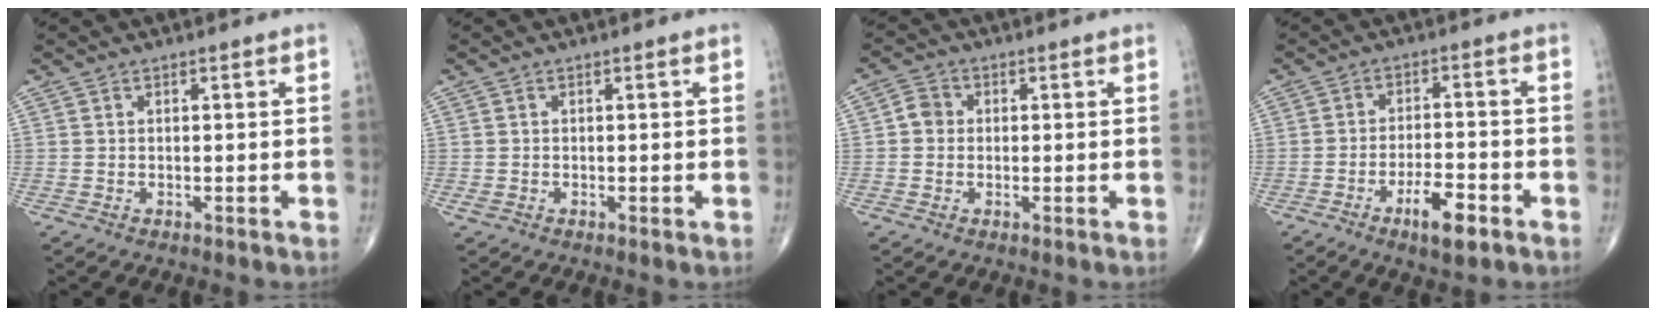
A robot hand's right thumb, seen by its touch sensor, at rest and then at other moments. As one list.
[{"total": 1.0, "force": [-0.2, 0.7, 0.7], "torque": [-0.018, 0.005, 0.001]}, {"total": 3.5, "force": [0.0, 3.2, 1.6], "torque": [-0.019, 0.009, -0.006]}, {"total": 7.2, "force": [-3.9, 2.3, 5.6], "torque": [-0.092, 0.018, -0.061]}]